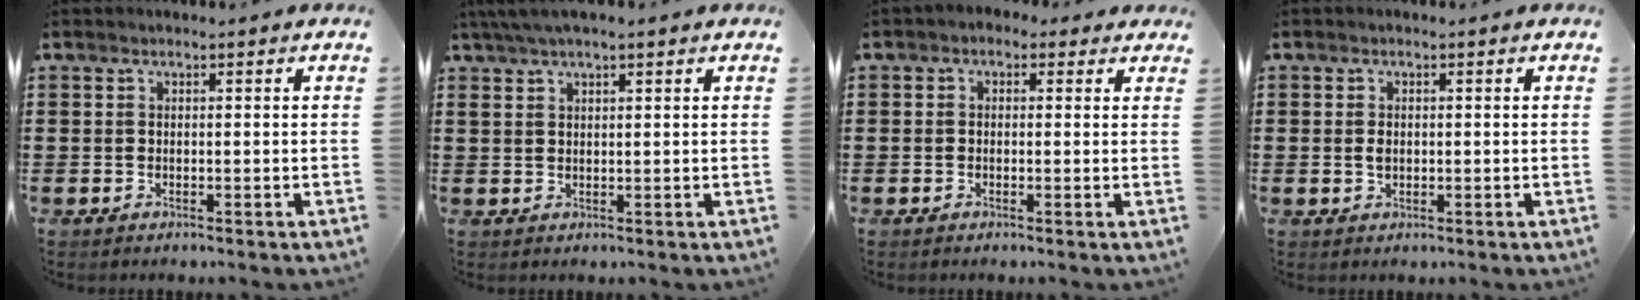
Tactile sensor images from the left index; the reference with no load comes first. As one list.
[{"total": 3.1, "force": [1.8, 0.7, 2.4], "torque": [-0.048, 0.006, 0.034]}, {"total": 1.2, "force": [-0.3, 1.0, 0.6], "torque": [-0.014, 0.006, -0.008]}, {"total": 1.5, "force": [0.0, 1.0, 1.2], "torque": [-0.025, 0.005, -0.001]}]